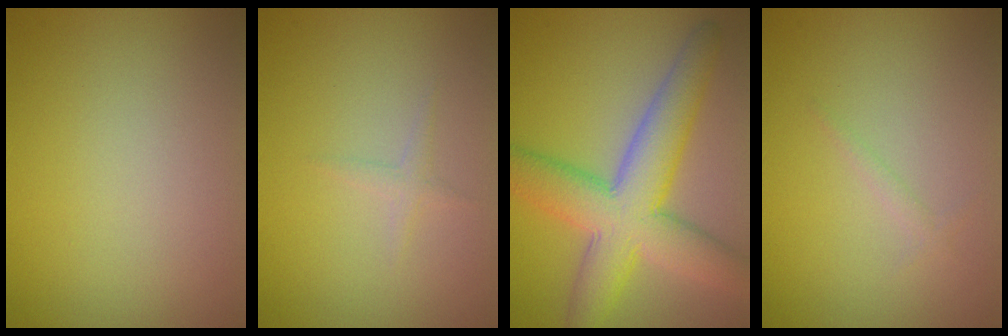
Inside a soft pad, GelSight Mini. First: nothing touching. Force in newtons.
{"total": 0.8, "press": 0.8, "slide": 0.1}
{"total": 8.1, "press": 8.1, "slide": 0.4}
{"total": 0.6, "press": 0.6, "slide": 0.1}